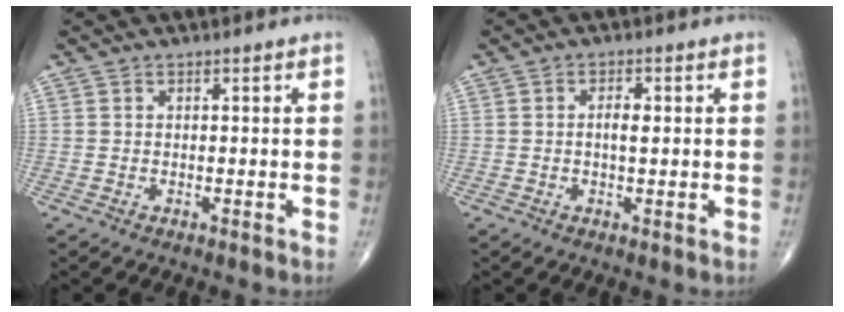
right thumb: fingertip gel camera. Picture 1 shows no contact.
{"total": 2.6, "force": [0.1, 1.0, 2.4], "torque": [-0.040, 0.001, -0.001]}